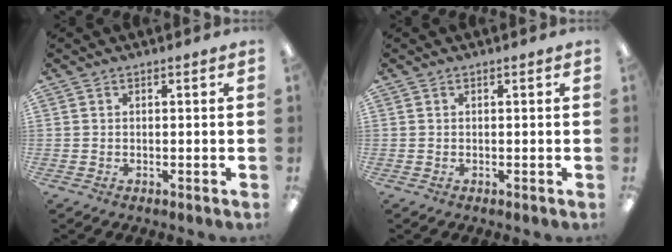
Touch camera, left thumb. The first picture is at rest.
{"total": 0.0}